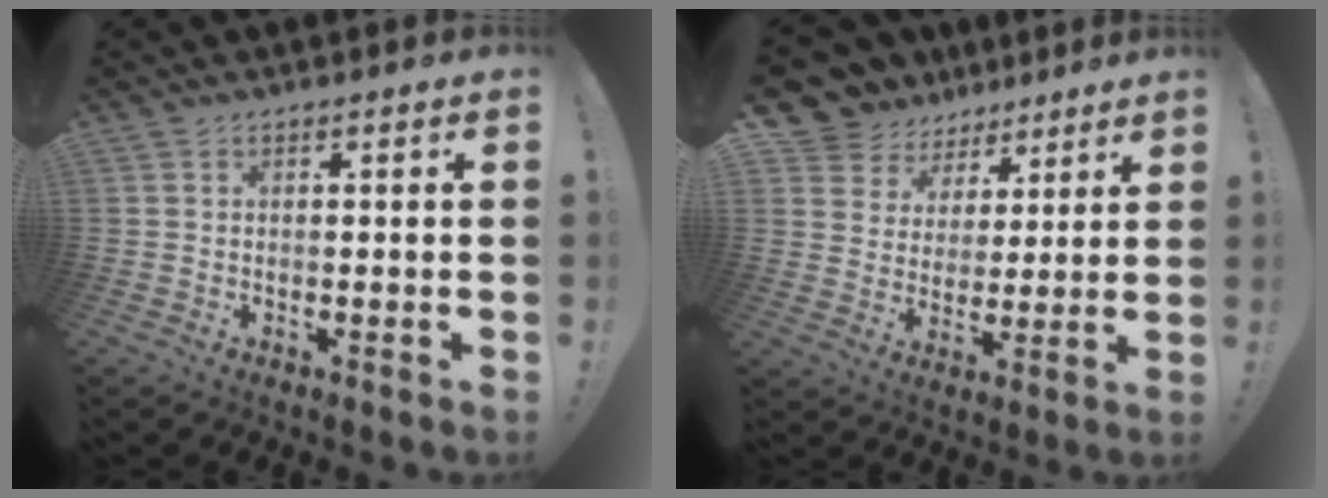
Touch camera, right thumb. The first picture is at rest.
{"total": 9.1, "force": [5.9, 6.9, 1.3], "torque": [-0.031, -0.048, 0.121]}